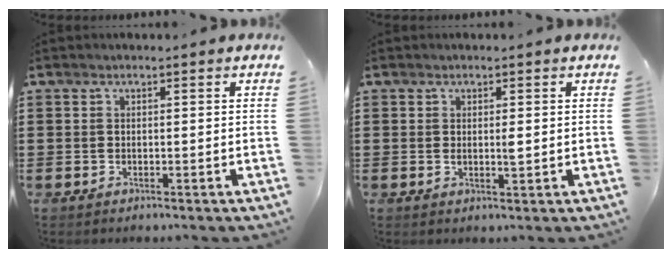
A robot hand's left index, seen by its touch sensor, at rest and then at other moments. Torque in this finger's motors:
{"motor_torque": [0.54, 0.29, 0.20, 0.06]}